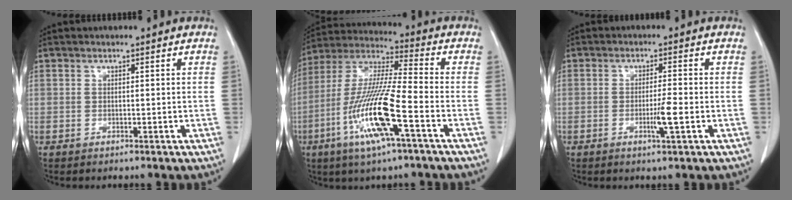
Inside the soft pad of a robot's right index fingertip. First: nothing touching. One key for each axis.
{"total": 15.7, "fx": -5.8, "fy": 0.9, "fz": 14.5, "tx": -0.299, "ty": -0.013, "tz": -0.115}
{"total": 3.6, "fx": -1.1, "fy": -0.2, "fz": 3.5, "tx": -0.061, "ty": -0.006, "tz": -0.019}